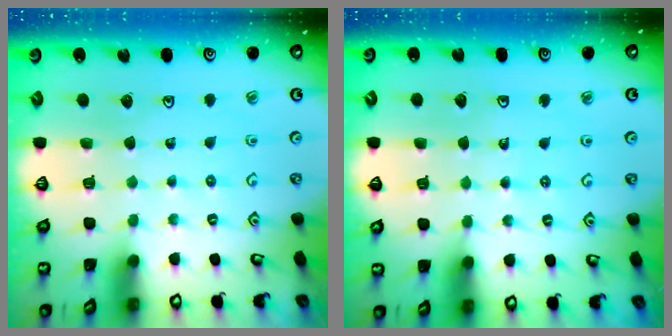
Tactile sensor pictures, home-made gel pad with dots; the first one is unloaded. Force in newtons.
{"total": 3.5, "press": 2.7, "slide": 2.2}